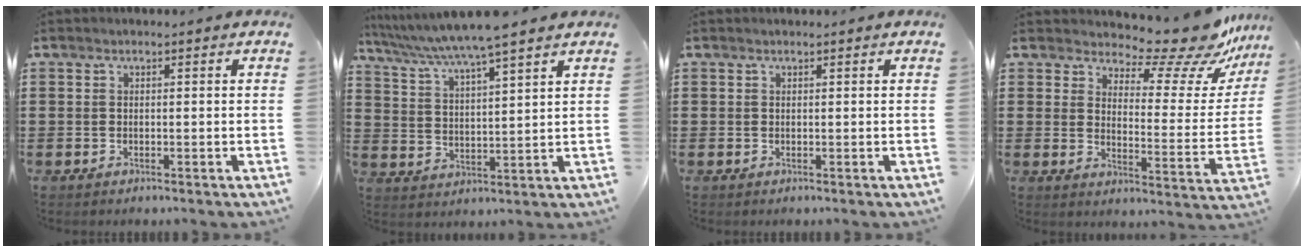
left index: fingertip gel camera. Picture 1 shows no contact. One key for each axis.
{"total": 6.7, "fx": 5.9, "fy": -0.9, "fz": 3.2, "tx": -0.083, "ty": -0.031, "tz": 0.099}
{"total": 0.0}
{"total": 10.3, "fx": 8.9, "fy": 2.4, "fz": 4.7, "tx": -0.080, "ty": -0.072, "tz": 0.147}